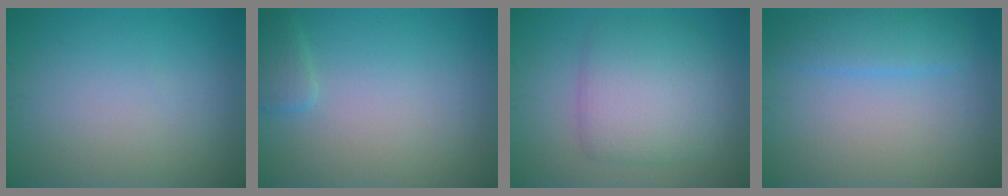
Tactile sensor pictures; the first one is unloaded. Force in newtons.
{"total": 1.5, "press": 1.5, "slide": 0.1}
{"total": 5.8, "press": 5.8, "slide": 0.3}
{"total": 2.8, "press": 2.8, "slide": 0.3}